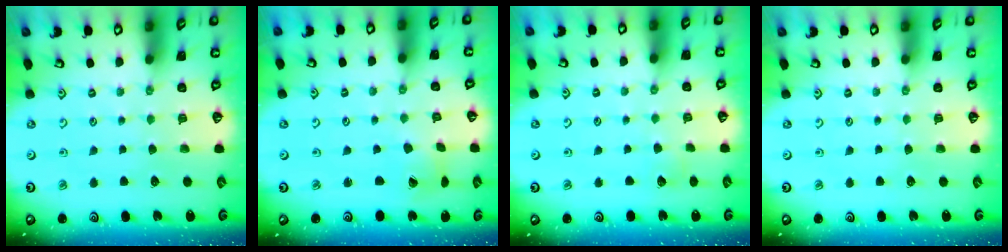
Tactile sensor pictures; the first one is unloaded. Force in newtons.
{"total": 2.4, "press": 2.4, "slide": 0.4}
{"total": 2.7, "press": 2.7, "slide": 0.3}
{"total": 0.0}